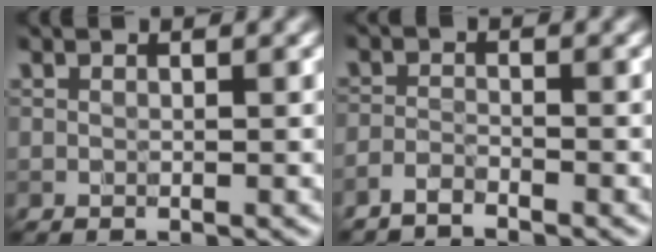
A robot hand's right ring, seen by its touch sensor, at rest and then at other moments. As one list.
[{"total": 1.5, "force": [-1.5, 0.0, 0.2], "torque": [-0.002, 0.003, -0.034]}]